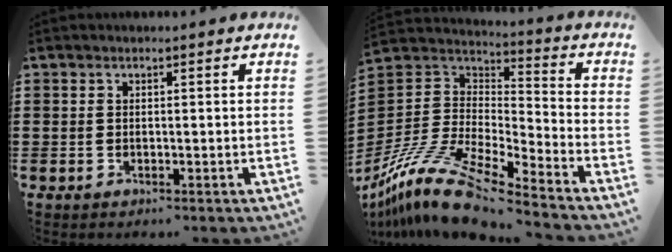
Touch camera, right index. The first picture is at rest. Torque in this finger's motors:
{"motor_torque": [-1.04, 1.10, 0.76, 0.21]}